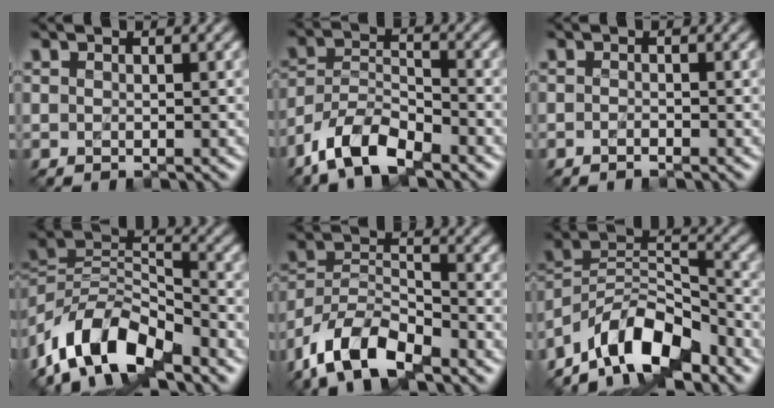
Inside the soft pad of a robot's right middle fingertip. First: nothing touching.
{"total": 6.8, "force": [-5.1, 2.4, 3.8], "torque": [-0.066, -0.001, -0.104]}
{"total": 0.6, "force": [-0.5, 0.1, 0.4], "torque": [-0.005, 0.000, -0.009]}
{"total": 10.5, "force": [-7.3, 4.4, 6.1], "torque": [-0.100, 0.006, -0.153]}
{"total": 8.4, "force": [-6.1, 3.4, 4.8], "torque": [-0.085, -0.003, -0.127]}
{"total": 10.3, "force": [-7.6, 4.0, 5.7], "torque": [-0.084, 0.011, -0.157]}